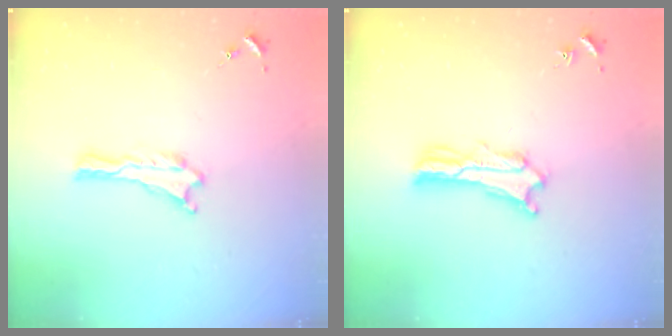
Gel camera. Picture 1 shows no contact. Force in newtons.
{"total": 4.0, "press": 4.0, "slide": 0.4}